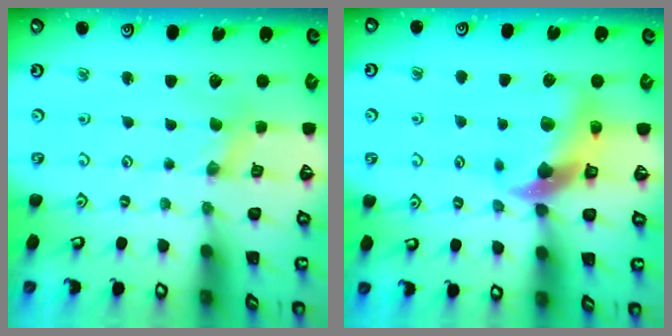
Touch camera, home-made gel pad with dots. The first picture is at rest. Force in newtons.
{"total": 11.2, "press": 11.1, "slide": 1.6}